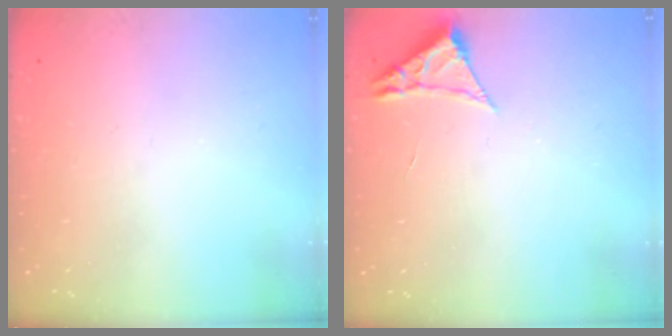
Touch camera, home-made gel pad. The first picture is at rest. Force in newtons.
{"total": 2.3, "press": 2.3, "slide": 0.4}